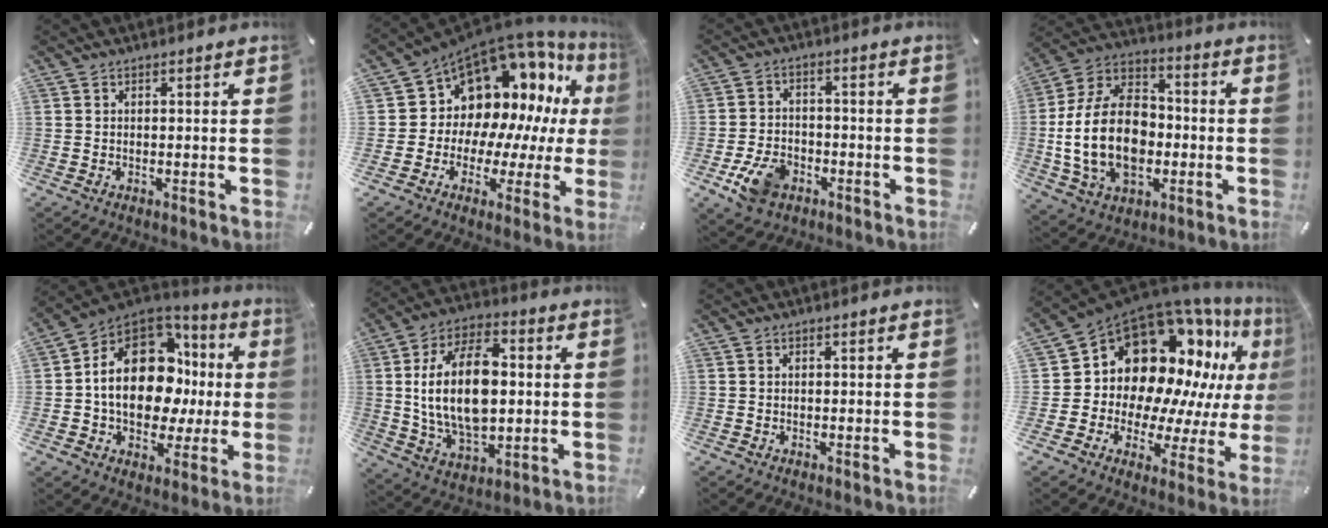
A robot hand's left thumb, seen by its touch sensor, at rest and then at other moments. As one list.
[{"total": 13.1, "force": [7.3, 10.1, 4.0], "torque": [-0.061, -0.098, 0.151]}, {"total": 8.6, "force": [-4.0, 6.1, 4.6], "torque": [-0.092, 0.015, -0.073]}, {"total": 19.8, "force": [-3.2, 14.1, 13.5], "torque": [-0.287, 0.013, -0.058]}, {"total": 19.2, "force": [1.7, 13.2, 13.9], "torque": [-0.243, -0.009, 0.030]}, {"total": 19.4, "force": [1.0, 12.3, 15.0], "torque": [-0.303, 0.003, 0.013]}, {"total": 0.0}, {"total": 18.0, "force": [10.3, 12.5, 8.0], "torque": [-0.133, -0.113, 0.202]}]